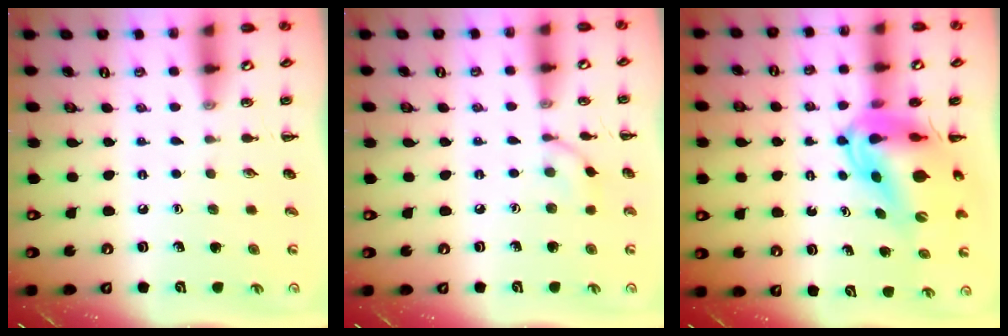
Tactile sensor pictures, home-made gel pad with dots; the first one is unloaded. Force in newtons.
{"total": 5.7, "press": 5.5, "slide": 1.2}
{"total": 10.2, "press": 9.6, "slide": 3.5}